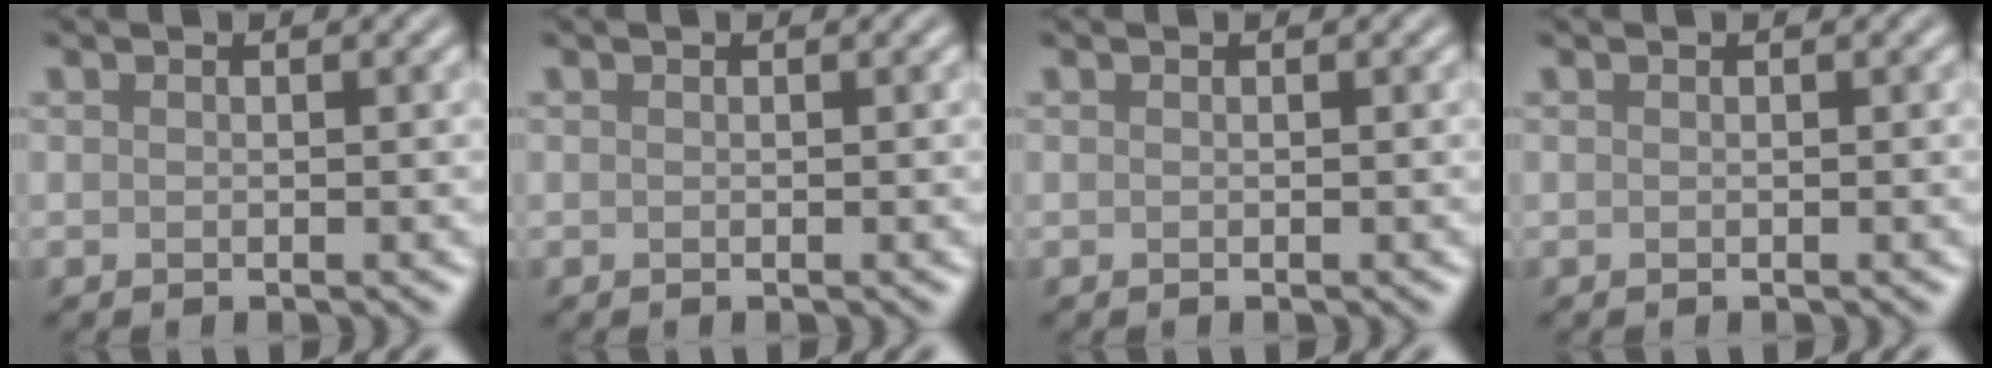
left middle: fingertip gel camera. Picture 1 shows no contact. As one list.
[{"total": 0.0}, {"total": 0.0}, {"total": 0.0}]